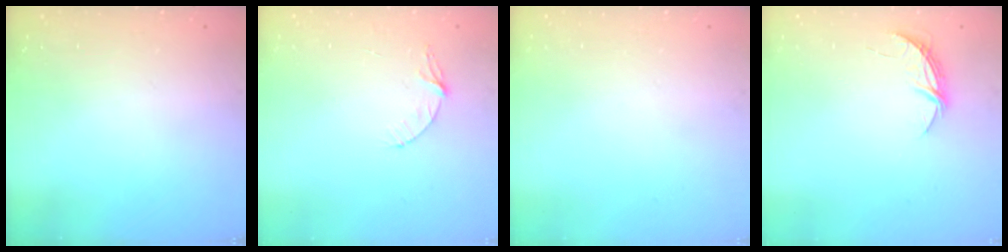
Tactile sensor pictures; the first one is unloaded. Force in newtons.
{"total": 4.7, "press": 4.7, "slide": 0.4}
{"total": 0.0}
{"total": 5.0, "press": 5.0, "slide": 0.4}